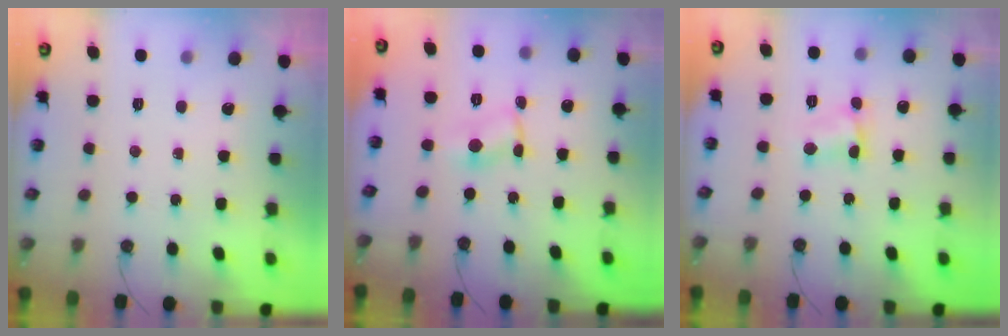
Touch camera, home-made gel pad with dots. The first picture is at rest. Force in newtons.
{"total": 2.0, "press": 2.0, "slide": 0.1}
{"total": 3.3, "press": 3.3, "slide": 0.4}